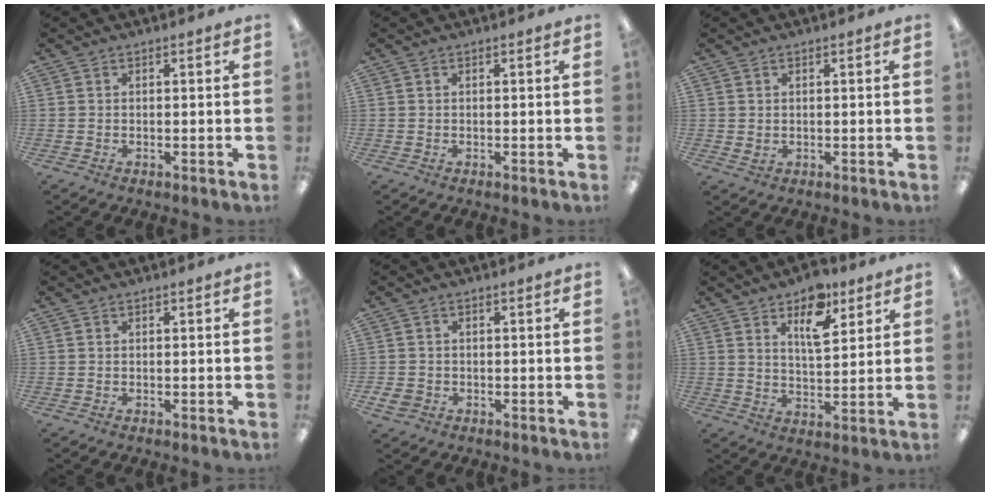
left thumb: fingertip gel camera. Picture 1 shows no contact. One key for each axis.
{"total": 0.0}
{"total": 1.2, "fx": 0.6, "fy": 0.9, "fz": 0.4, "tx": -0.001, "ty": -0.001, "tz": 0.009}
{"total": 0.0}
{"total": 2.6, "fx": -1.0, "fy": 2.2, "fz": 1.0, "tx": -0.022, "ty": 0.004, "tz": -0.022}
{"total": 10.6, "fx": 6.3, "fy": 5.1, "fz": 6.8, "tx": -0.093, "ty": -0.028, "tz": 0.105}